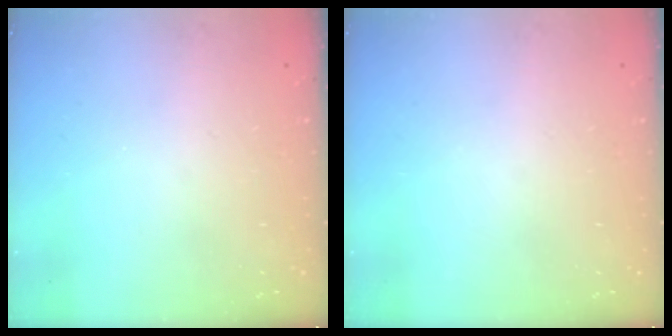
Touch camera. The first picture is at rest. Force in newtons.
{"total": 0.0}